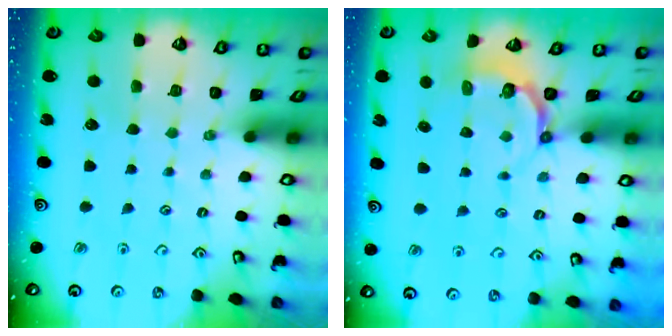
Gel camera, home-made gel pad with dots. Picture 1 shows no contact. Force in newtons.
{"total": 4.5, "press": 3.6, "slide": 2.6}